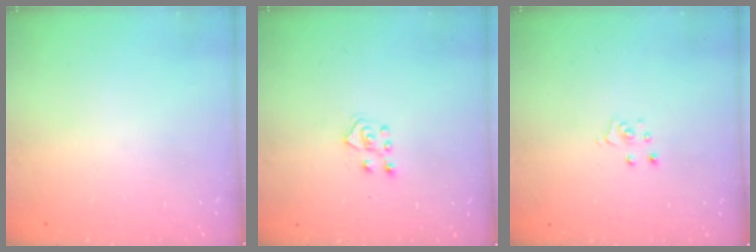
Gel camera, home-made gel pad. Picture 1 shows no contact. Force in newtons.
{"total": 6.1, "press": 6.1, "slide": 0.5}
{"total": 3.6, "press": 3.6, "slide": 0.2}